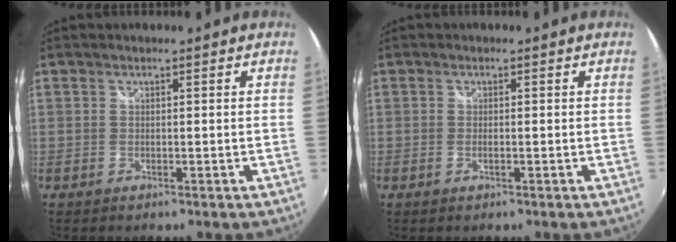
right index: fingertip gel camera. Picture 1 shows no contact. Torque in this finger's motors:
{"motor_torque": [-0.22, 0.13, -0.08, 0.00]}